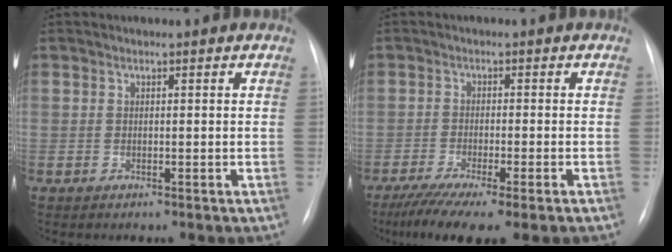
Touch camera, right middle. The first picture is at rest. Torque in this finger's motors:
{"motor_torque": [1.09, -1.05, 0.21, 0.08]}